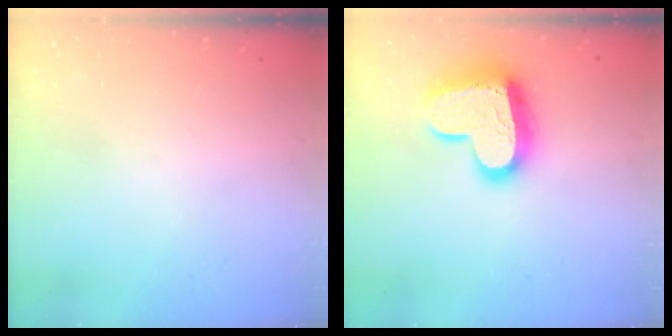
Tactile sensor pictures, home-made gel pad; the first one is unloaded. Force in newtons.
{"total": 16.2, "press": 16.1, "slide": 1.4}